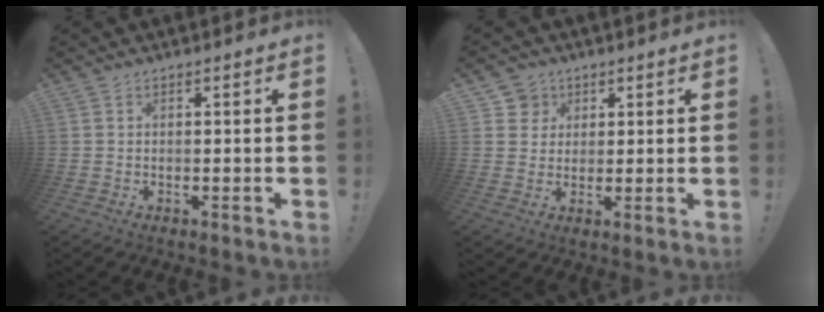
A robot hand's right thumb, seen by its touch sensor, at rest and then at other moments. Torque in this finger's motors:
{"motor_torque": [-0.17, 0.20, -0.02, 0.39, -0.02]}